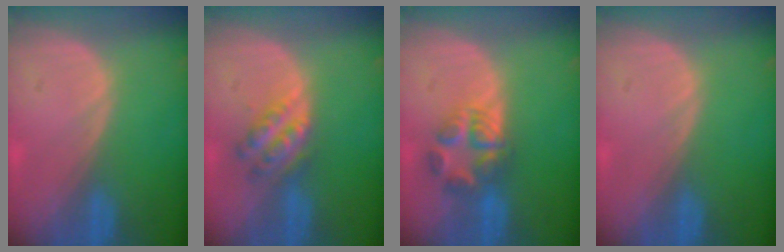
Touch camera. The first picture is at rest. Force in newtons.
{"total": 5.3, "press": 4.9, "slide": 2.0}
{"total": 5.8, "press": 5.8, "slide": 0.8}
{"total": 0.0}